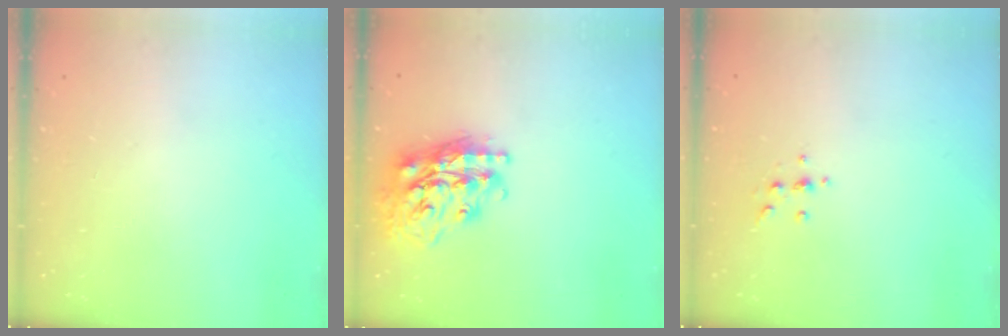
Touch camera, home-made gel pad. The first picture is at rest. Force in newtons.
{"total": 20.5, "press": 20.5, "slide": 1.6}
{"total": 3.5, "press": 3.3, "slide": 1.0}